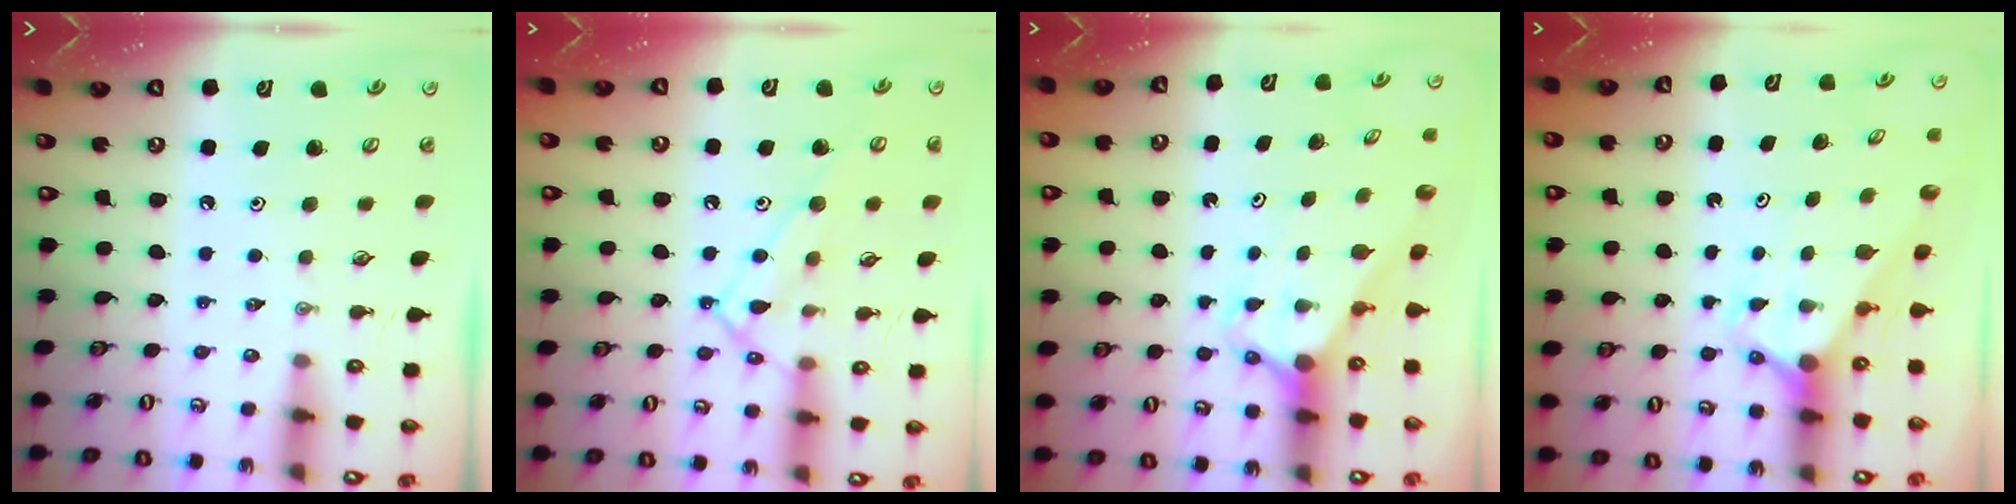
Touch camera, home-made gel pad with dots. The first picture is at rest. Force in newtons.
{"total": 11.8, "press": 11.7, "slide": 0.9}
{"total": 2.7, "press": 2.7, "slide": 0.0}
{"total": 2.6, "press": 2.6, "slide": 0.0}